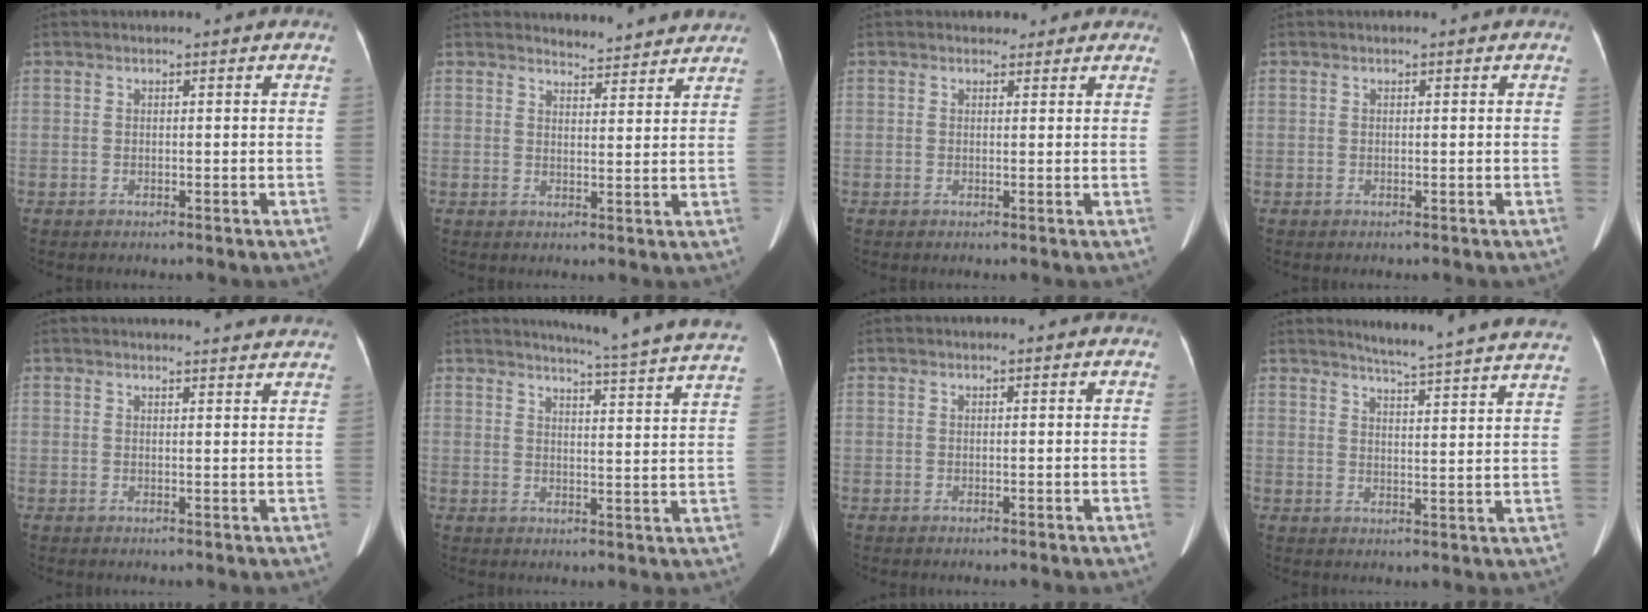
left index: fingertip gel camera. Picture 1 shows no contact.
{"total": 5.9, "force": [5.9, 0.9, 0.2], "torque": [-0.006, 0.005, 0.065]}
{"total": 2.4, "force": [1.9, 1.5, 0.2], "torque": [0.007, 0.006, 0.018]}
{"total": 0.0}
{"total": 10.1, "force": [9.8, 0.5, 2.3], "torque": [-0.017, 0.007, 0.094]}
{"total": 18.3, "force": [17.2, -1.6, 6.1], "torque": [-0.094, -0.085, 0.192]}
{"total": 0.0}
{"total": 19.8, "force": [18.6, -1.0, 6.7], "torque": [-0.101, -0.066, 0.217]}